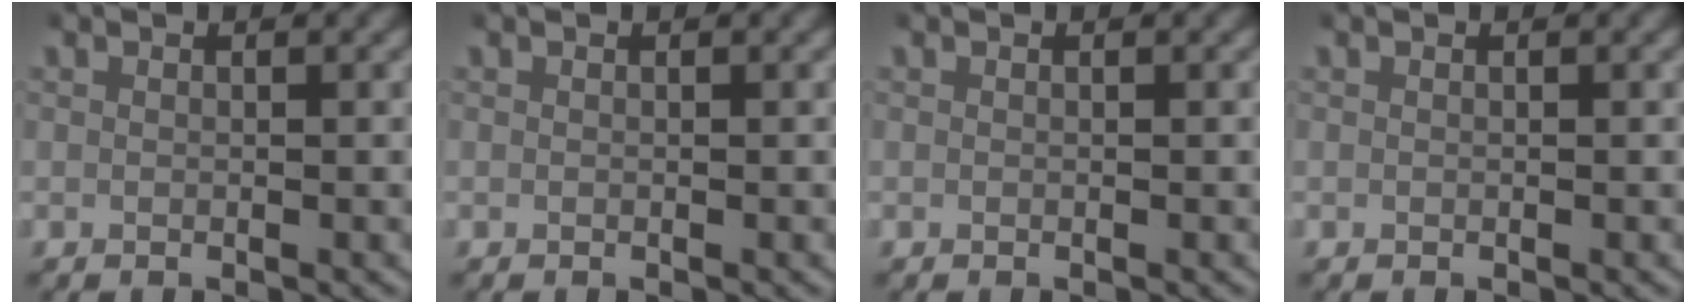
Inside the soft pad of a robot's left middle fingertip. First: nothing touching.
{"total": 0.0}
{"total": 0.0}
{"total": 0.0}